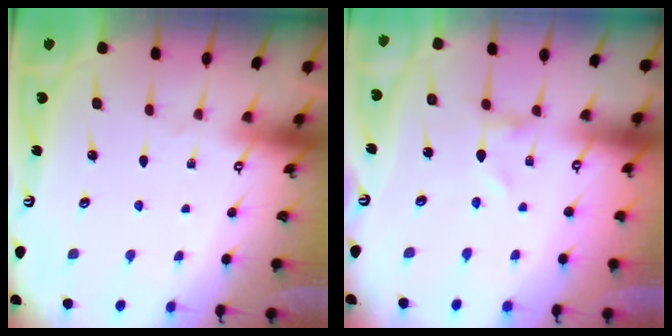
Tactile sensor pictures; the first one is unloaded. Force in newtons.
{"total": 0.0}